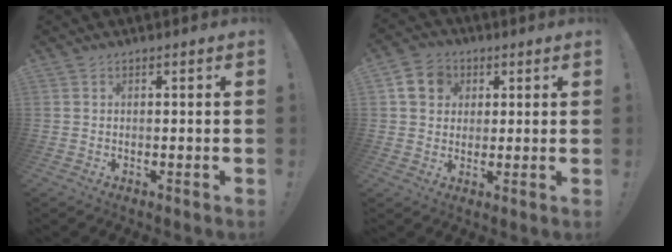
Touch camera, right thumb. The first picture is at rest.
{"total": 9.3, "force": [3.3, 7.9, 3.7], "torque": [-0.061, 0.001, 0.069]}